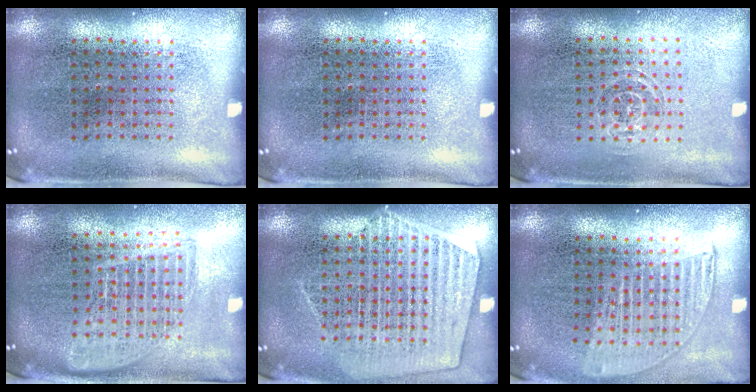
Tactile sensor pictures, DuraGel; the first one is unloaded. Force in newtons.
{"total": 0.0}
{"total": 0.9, "press": 0.6, "slide": 0.6}
{"total": 1.7, "press": 1.5, "slide": 0.8}
{"total": 1.6, "press": 1.4, "slide": 0.7}
{"total": 1.2, "press": 1.0, "slide": 0.6}